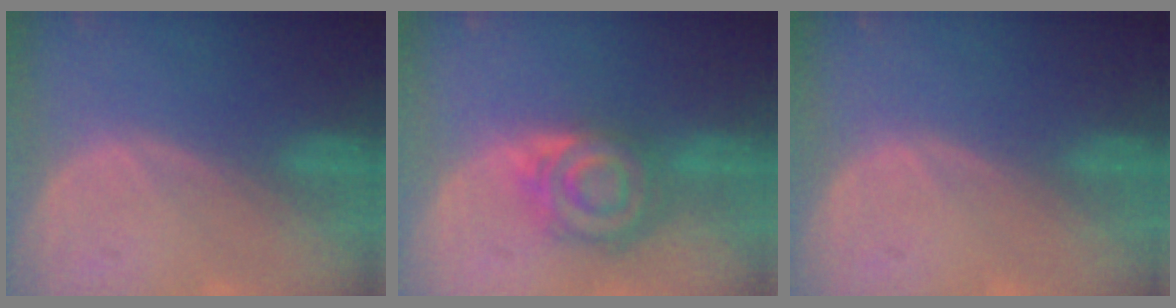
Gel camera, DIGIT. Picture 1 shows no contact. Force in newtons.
{"total": 8.0, "press": 7.1, "slide": 3.8}
{"total": 0.0}